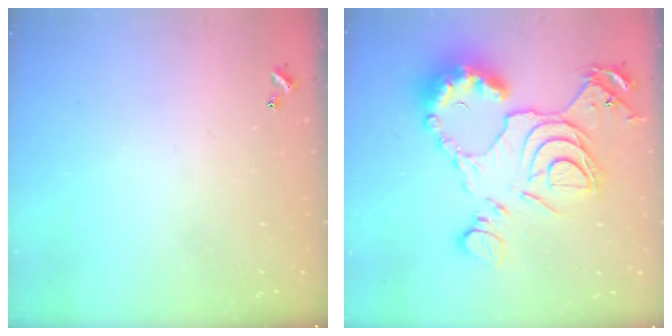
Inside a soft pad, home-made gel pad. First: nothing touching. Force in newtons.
{"total": 20.6, "press": 20.5, "slide": 2.1}